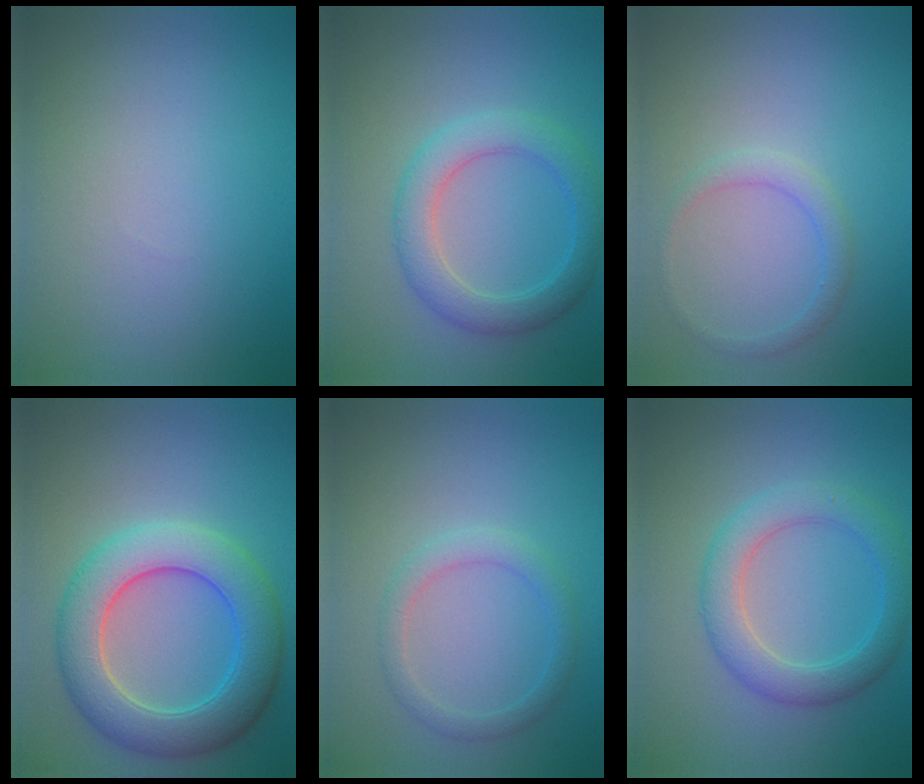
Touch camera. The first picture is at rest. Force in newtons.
{"total": 4.1, "press": 4.1, "slide": 0.1}
{"total": 1.6, "press": 1.6, "slide": 0.2}
{"total": 7.3, "press": 7.3, "slide": 0.3}
{"total": 2.0, "press": 2.0, "slide": 0.1}
{"total": 4.1, "press": 4.0, "slide": 0.2}